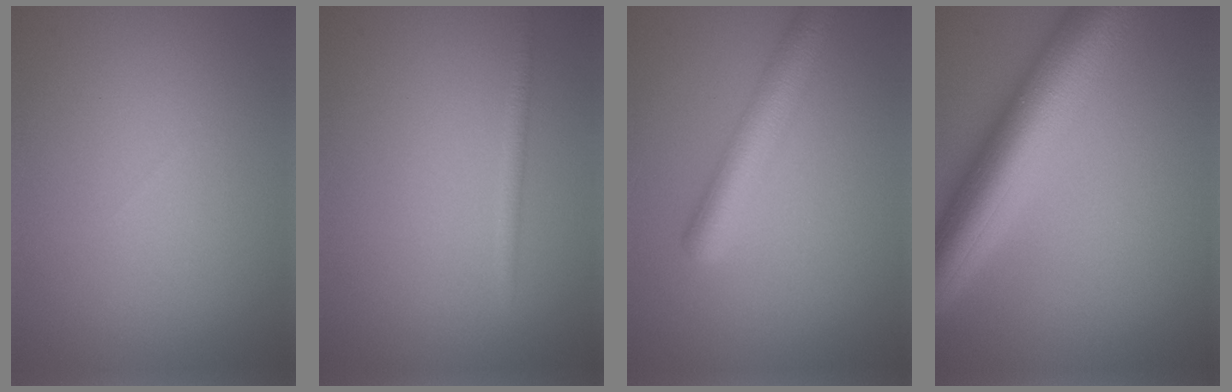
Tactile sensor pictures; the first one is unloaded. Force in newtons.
{"total": 1.1, "press": 1.1, "slide": 0.1}
{"total": 4.5, "press": 4.5, "slide": 0.2}
{"total": 10.1, "press": 10.1, "slide": 0.2}